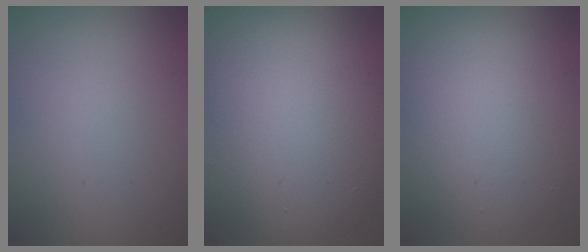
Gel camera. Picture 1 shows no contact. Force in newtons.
{"total": 11.7, "press": 11.7, "slide": 0.6}
{"total": 8.6, "press": 8.5, "slide": 0.8}